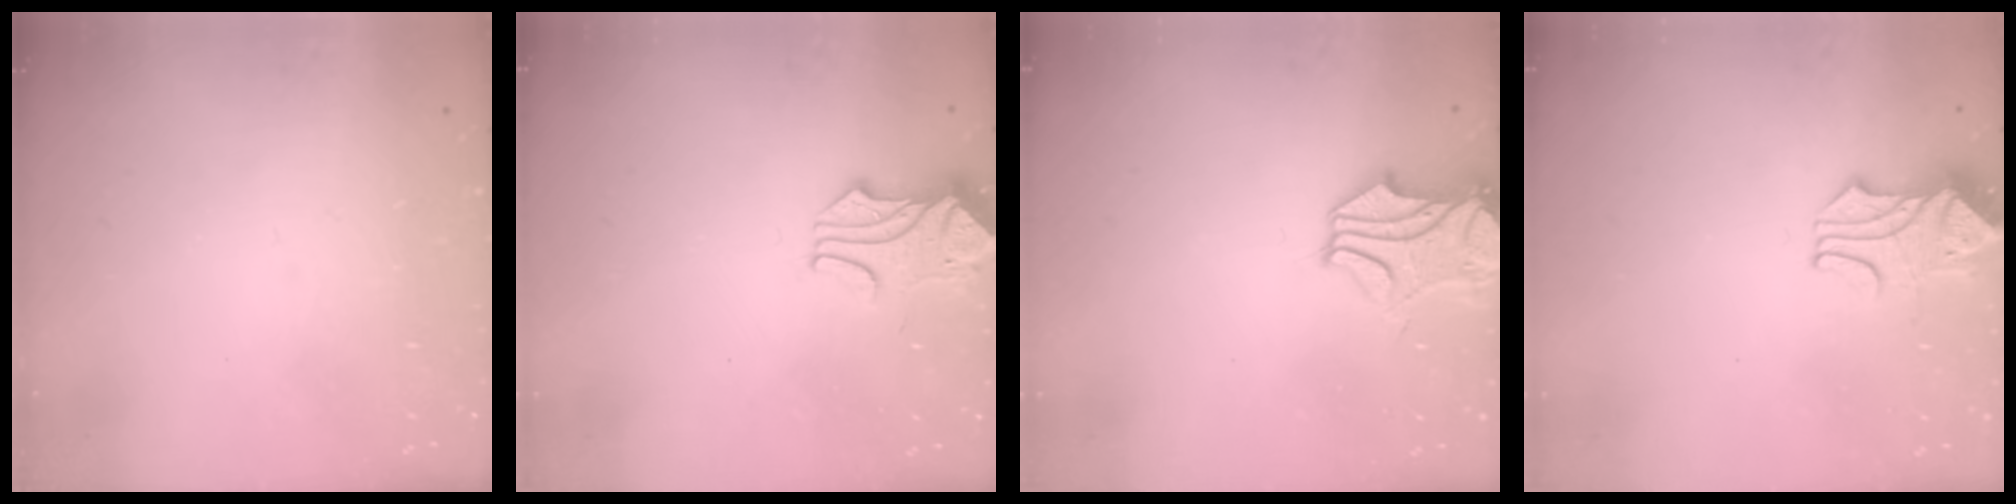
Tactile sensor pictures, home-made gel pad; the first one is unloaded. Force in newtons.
{"total": 1.4, "press": 0.6, "slide": 1.2}
{"total": 2.2, "press": 1.8, "slide": 1.3}
{"total": 1.8, "press": 1.3, "slide": 1.1}